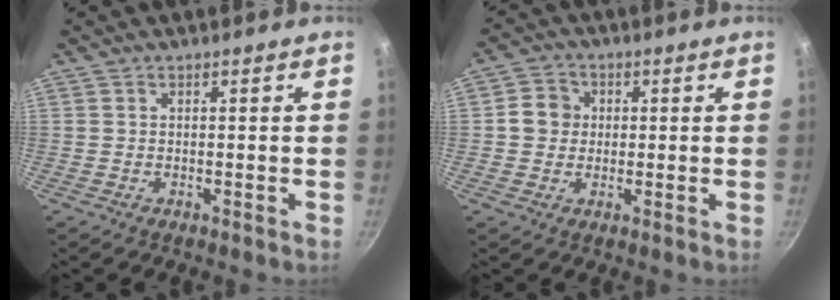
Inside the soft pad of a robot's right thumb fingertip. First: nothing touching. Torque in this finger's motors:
{"motor_torque": [0.44, 0.88, 0.36, -0.23, 0.01]}